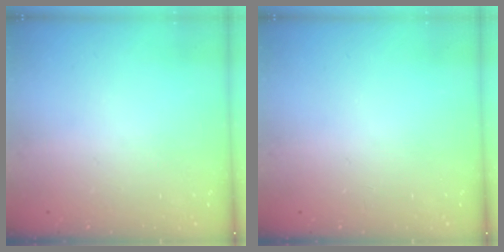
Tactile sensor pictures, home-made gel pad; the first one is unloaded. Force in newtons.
{"total": 0.0}